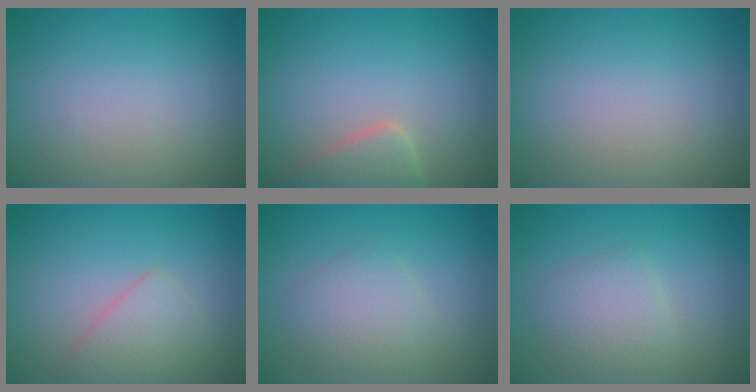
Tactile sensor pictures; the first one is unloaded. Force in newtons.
{"total": 2.9, "press": 2.9, "slide": 0.3}
{"total": 0.0}
{"total": 2.4, "press": 2.4, "slide": 0.1}
{"total": 2.8, "press": 2.8, "slide": 0.1}
{"total": 2.7, "press": 2.7, "slide": 0.0}